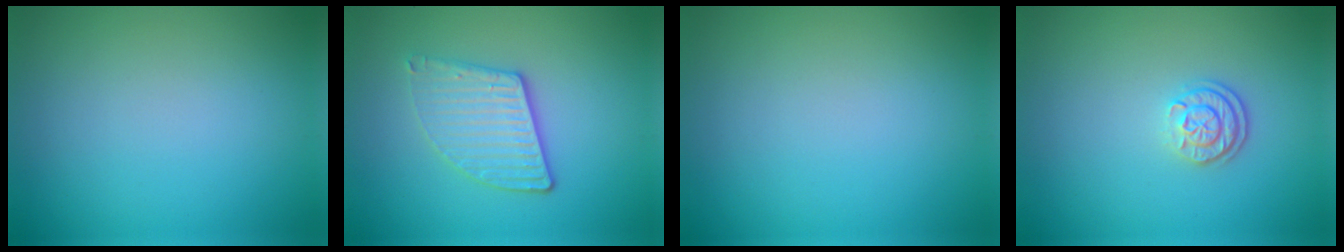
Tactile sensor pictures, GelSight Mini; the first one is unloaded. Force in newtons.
{"total": 3.6, "press": 3.1, "slide": 1.8}
{"total": 0.0}
{"total": 2.2, "press": 1.8, "slide": 1.3}